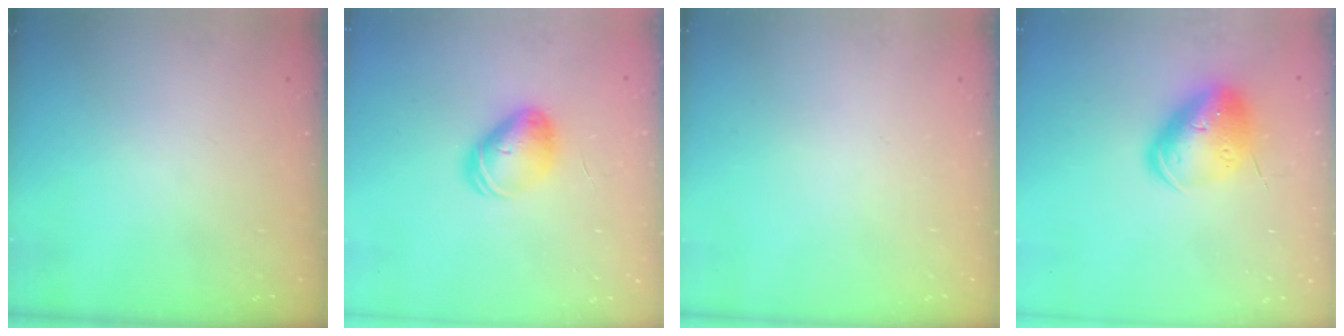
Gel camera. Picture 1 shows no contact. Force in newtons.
{"total": 8.1, "press": 8.1, "slide": 0.7}
{"total": 0.0}
{"total": 14.1, "press": 13.9, "slide": 2.4}